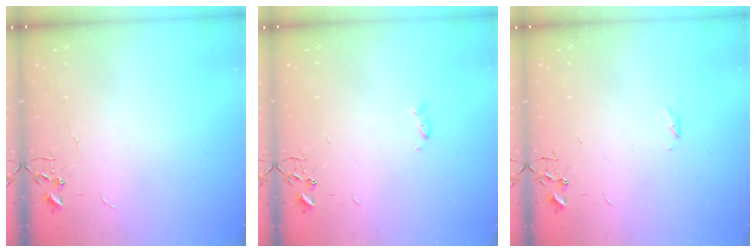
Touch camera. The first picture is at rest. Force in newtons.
{"total": 2.4, "press": 2.4, "slide": 0.5}
{"total": 1.7, "press": 1.6, "slide": 0.4}